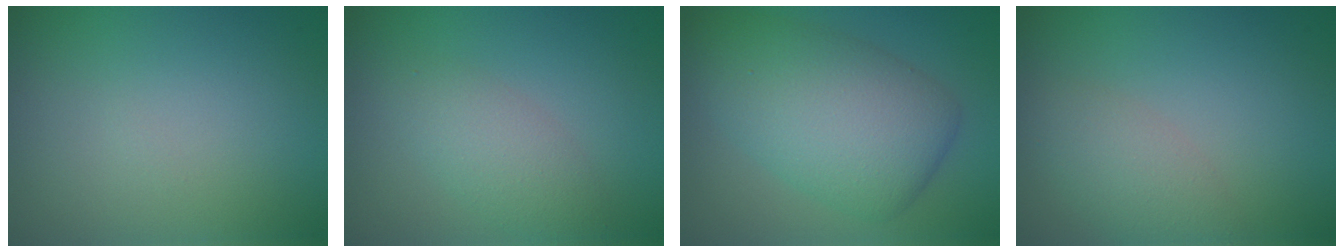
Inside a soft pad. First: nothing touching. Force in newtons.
{"total": 2.8, "press": 2.8, "slide": 0.1}
{"total": 7.8, "press": 7.8, "slide": 0.0}
{"total": 2.8, "press": 2.8, "slide": 0.1}